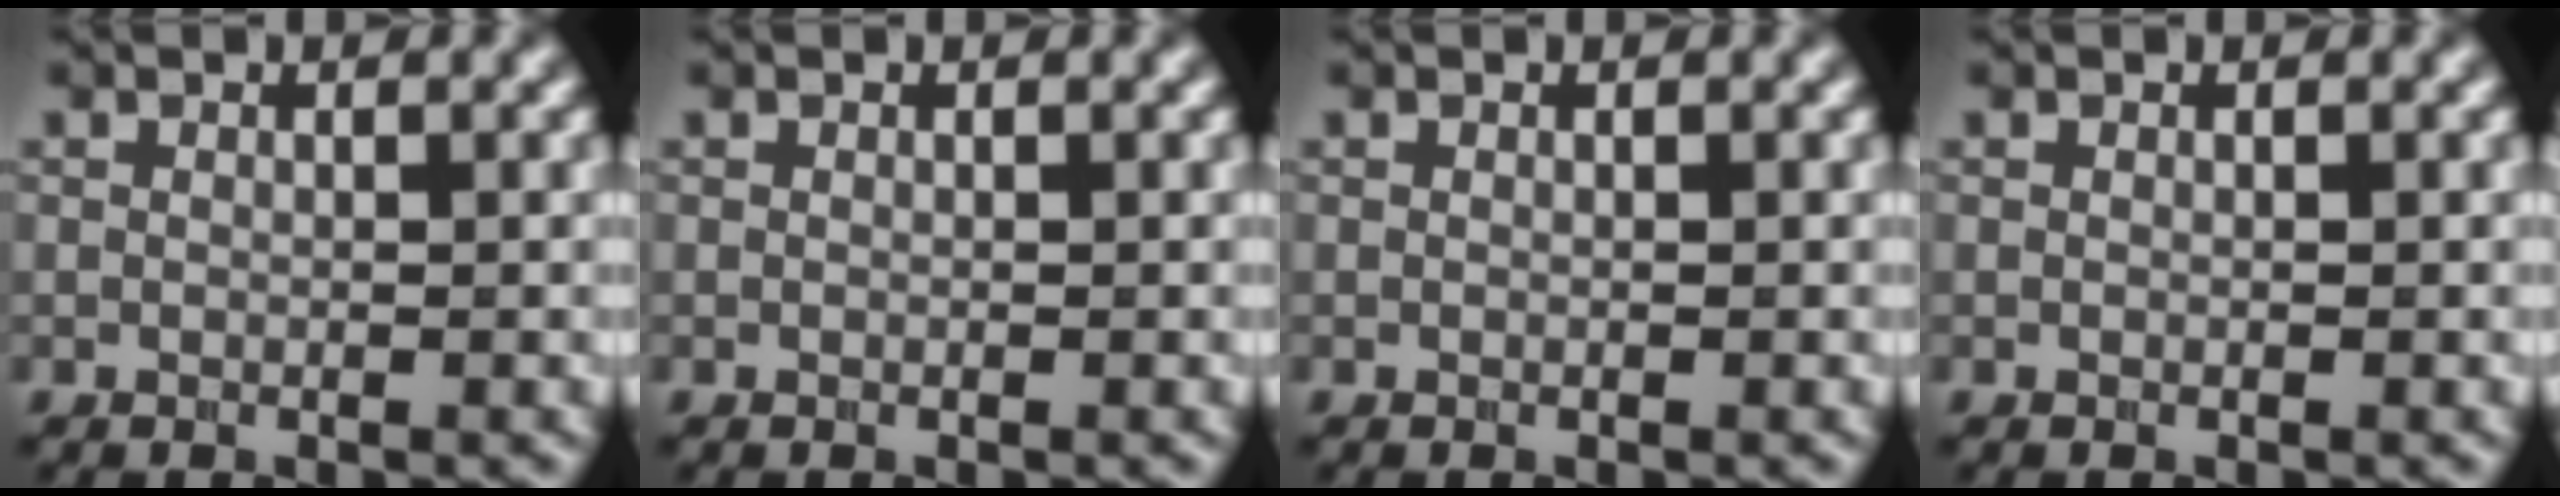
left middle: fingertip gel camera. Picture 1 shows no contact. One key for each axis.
{"total": 0.0}
{"total": 0.0}
{"total": 0.0}